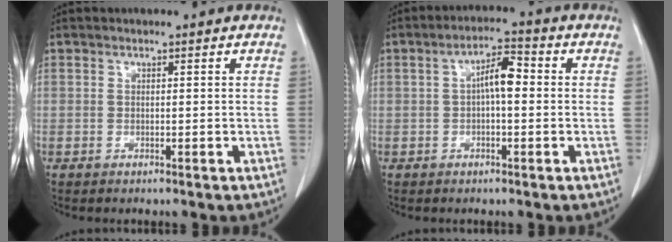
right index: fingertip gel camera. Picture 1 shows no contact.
{"total": 5.0, "force": [0.2, 1.4, 4.8], "torque": [-0.083, 0.019, 0.000]}